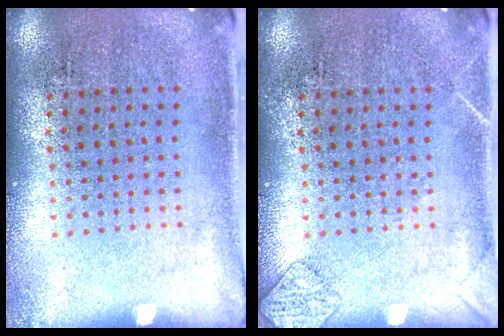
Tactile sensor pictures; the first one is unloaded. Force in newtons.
{"total": 1.4, "press": 1.4, "slide": 0.1}